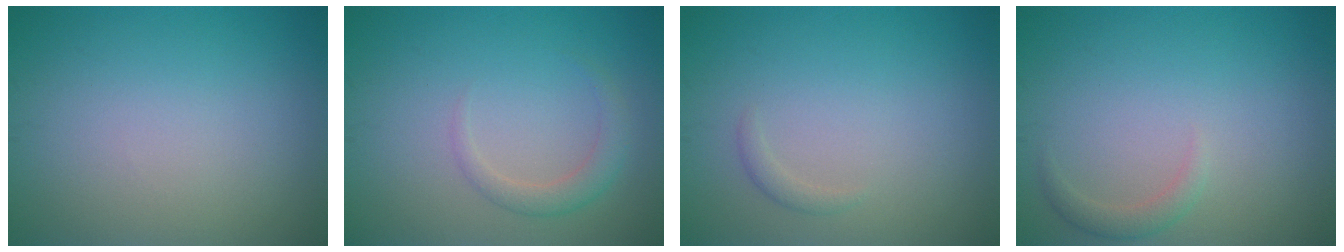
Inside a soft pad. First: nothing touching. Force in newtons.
{"total": 1.9, "press": 1.9, "slide": 0.2}
{"total": 0.8, "press": 0.8, "slide": 0.1}
{"total": 1.3, "press": 1.3, "slide": 0.1}